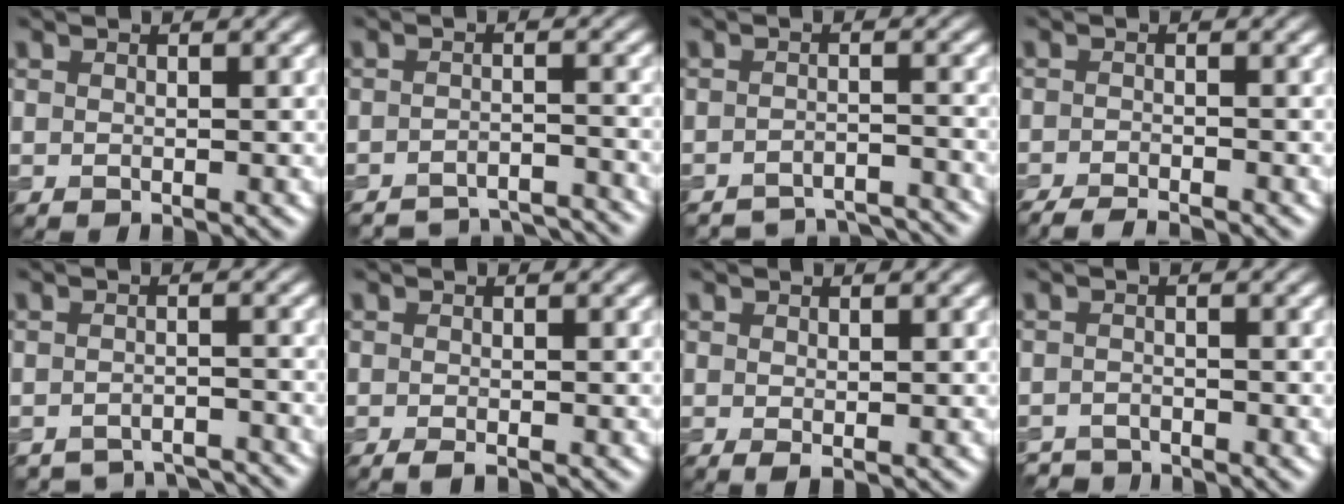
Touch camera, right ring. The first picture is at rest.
{"total": 6.5, "force": [-6.3, 1.2, 1.2], "torque": [-0.013, -0.004, -0.081]}
{"total": 5.7, "force": [-5.6, 0.9, 0.9], "torque": [-0.009, -0.004, -0.075]}
{"total": 3.7, "force": [-3.3, 0.4, 1.5], "torque": [-0.027, -0.007, -0.060]}
{"total": 4.6, "force": [-4.5, 0.7, 0.2], "torque": [-0.002, -0.004, -0.062]}
{"total": 1.4, "force": [-0.9, 0.3, 1.0], "torque": [-0.013, -0.005, -0.018]}
{"total": 0.6, "force": [0.0, 0.1, 0.5], "torque": [-0.010, -0.004, -0.001]}
{"total": 2.1, "force": [-2.1, 0.4, 0.1], "torque": [0.002, -0.001, -0.041]}